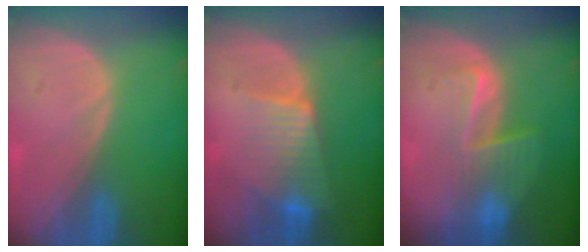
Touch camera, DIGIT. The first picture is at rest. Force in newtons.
{"total": 7.0, "press": 6.3, "slide": 3.1}
{"total": 6.5, "press": 5.5, "slide": 3.5}